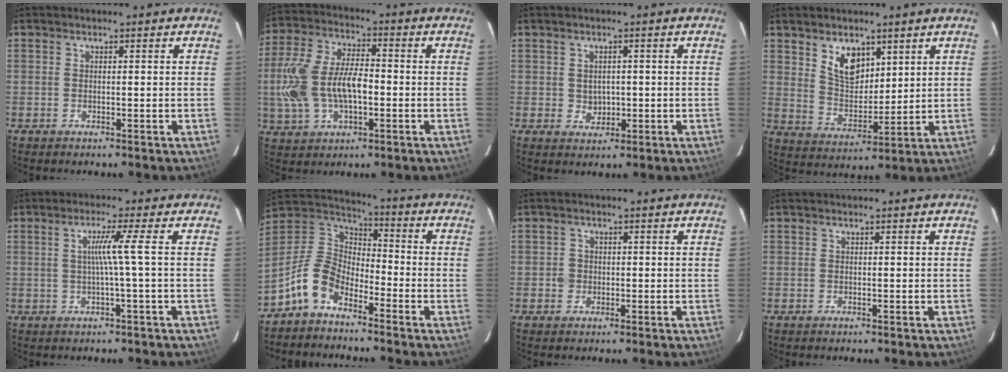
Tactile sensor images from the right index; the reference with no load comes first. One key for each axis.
{"total": 15.1, "fx": -1.9, "fy": 8.1, "fz": 12.5, "tx": -0.270, "ty": 0.009, "tz": -0.030}
{"total": 3.1, "fx": -0.1, "fy": 2.8, "fz": 1.3, "tx": -0.021, "ty": 0.005, "tz": 0.006}
{"total": 8.4, "fx": 4.6, "fy": 5.1, "fz": 4.9, "tx": -0.079, "ty": 0.003, "tz": 0.096}
{"total": 4.2, "fx": -0.1, "fy": -1.9, "fz": 3.7, "tx": -0.066, "ty": -0.006, "tz": 0.001}
{"total": 10.4, "fx": -6.4, "fy": 5.7, "fz": 5.9, "tx": -0.132, "ty": 0.025, "tz": -0.135}
{"total": 1.9, "fx": -0.4, "fy": 1.9, "fz": 0.2, "tx": -0.003, "ty": 0.003, "tz": -0.006}
{"total": 0.0}